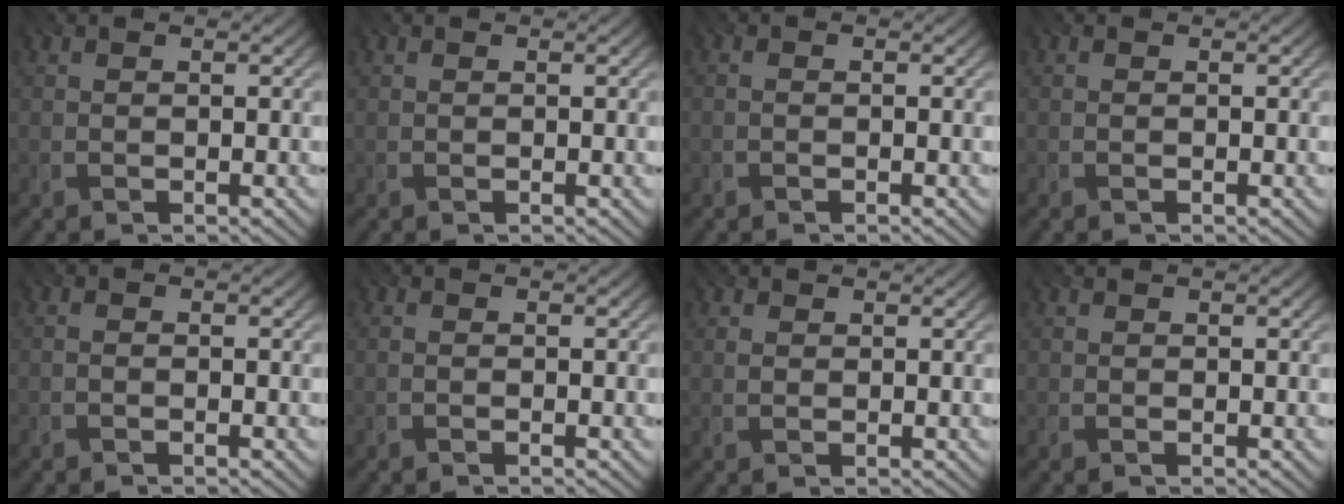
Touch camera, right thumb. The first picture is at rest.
{"total": 0.0}
{"total": 0.8, "force": [-0.7, 0.4, 0.3], "torque": [-0.002, -0.002, -0.017]}
{"total": 0.0}
{"total": 1.3, "force": [-1.1, 0.6, 0.4], "torque": [-0.006, -0.002, -0.023]}
{"total": 0.7, "force": [-0.4, 0.4, 0.5], "torque": [-0.011, 0.000, -0.011]}
{"total": 1.4, "force": [0.6, 1.0, 0.8], "torque": [-0.019, 0.002, 0.009]}
{"total": 0.0}